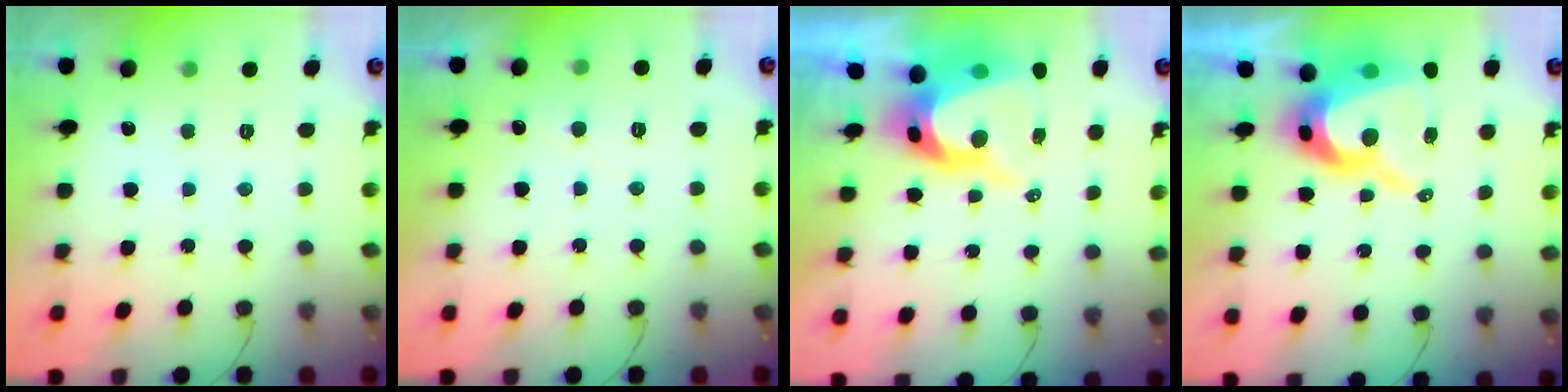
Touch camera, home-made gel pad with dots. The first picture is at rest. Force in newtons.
{"total": 6.3, "press": 6.3, "slide": 0.5}
{"total": 10.6, "press": 10.6, "slide": 0.8}
{"total": 14.5, "press": 14.4, "slide": 0.9}